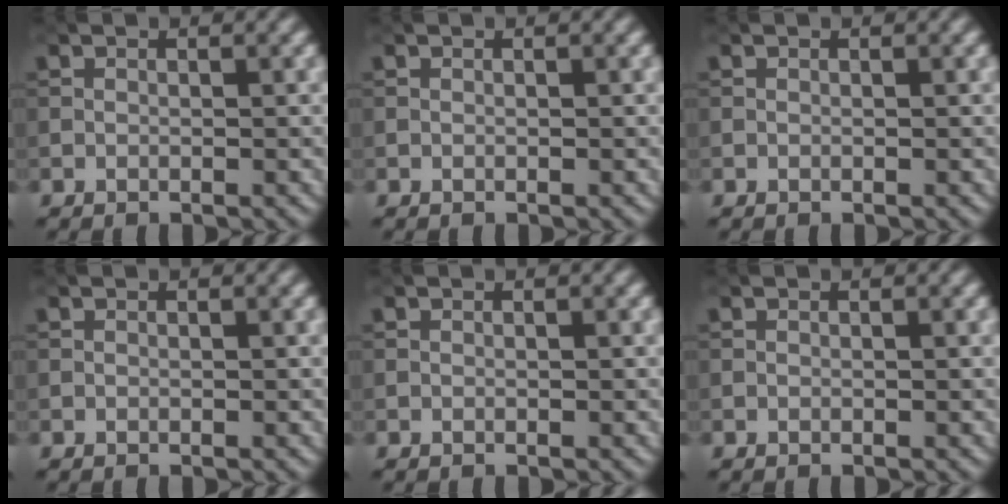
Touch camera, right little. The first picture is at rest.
{"total": 0.0}
{"total": 0.0}
{"total": 0.0}
{"total": 0.0}
{"total": 0.0}